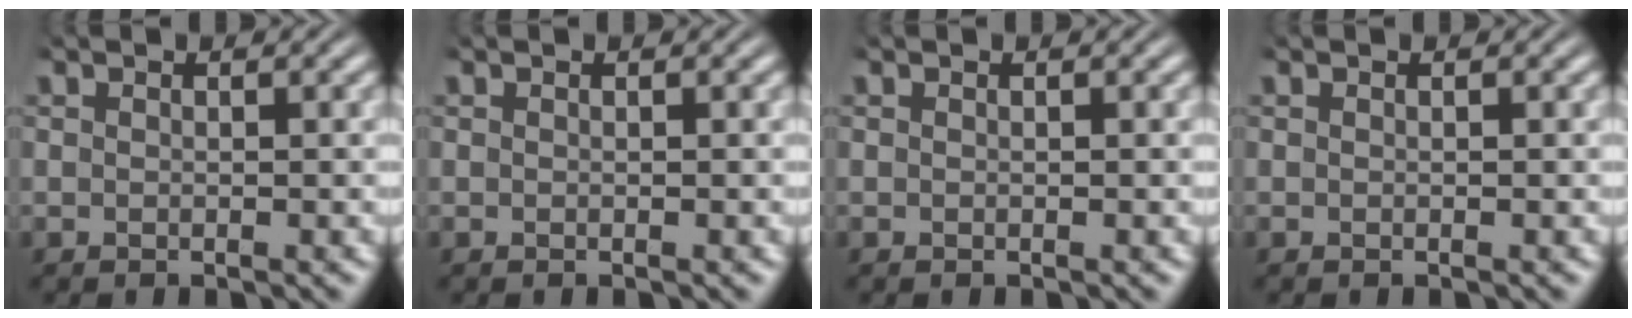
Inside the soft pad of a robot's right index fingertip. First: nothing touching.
{"total": 0.0}
{"total": 0.0}
{"total": 0.0}